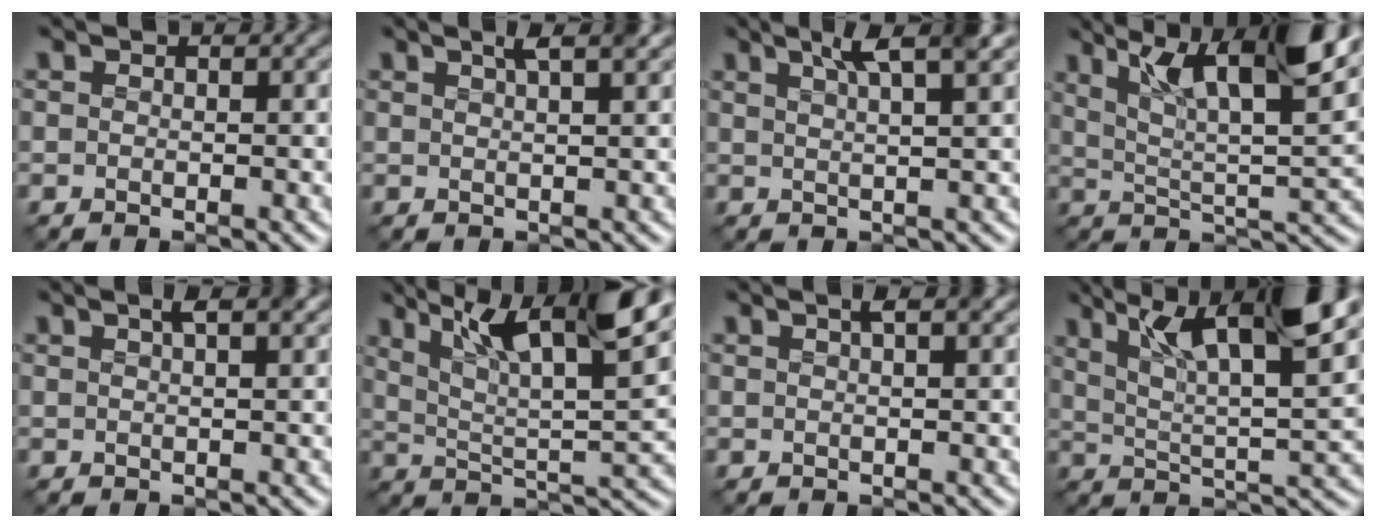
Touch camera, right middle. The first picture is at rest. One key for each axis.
{"total": 3.3, "fx": 2.0, "fy": 1.0, "fz": 2.5, "tx": -0.014, "ty": 0.013, "tz": 0.010}
{"total": 5.1, "fx": 3.2, "fy": 1.0, "fz": 3.8, "tx": -0.044, "ty": 0.020, "tz": 0.039}
{"total": 10.4, "fx": 5.5, "fy": 2.8, "fz": 8.4, "tx": -0.140, "ty": 0.004, "tz": 0.089}
{"total": 2.4, "fx": 1.4, "fy": 0.7, "fz": 1.9, "tx": -0.012, "ty": 0.006, "tz": 0.012}
{"total": 11.8, "fx": 6.5, "fy": 3.6, "fz": 9.2, "tx": -0.156, "ty": 0.009, "tz": 0.102}
{"total": 2.0, "fx": 1.1, "fy": 0.5, "fz": 1.5, "tx": -0.012, "ty": 0.005, "tz": 0.011}
{"total": 11.5, "fx": 6.0, "fy": 3.1, "fz": 9.2, "tx": -0.152, "ty": 0.010, "tz": 0.097}